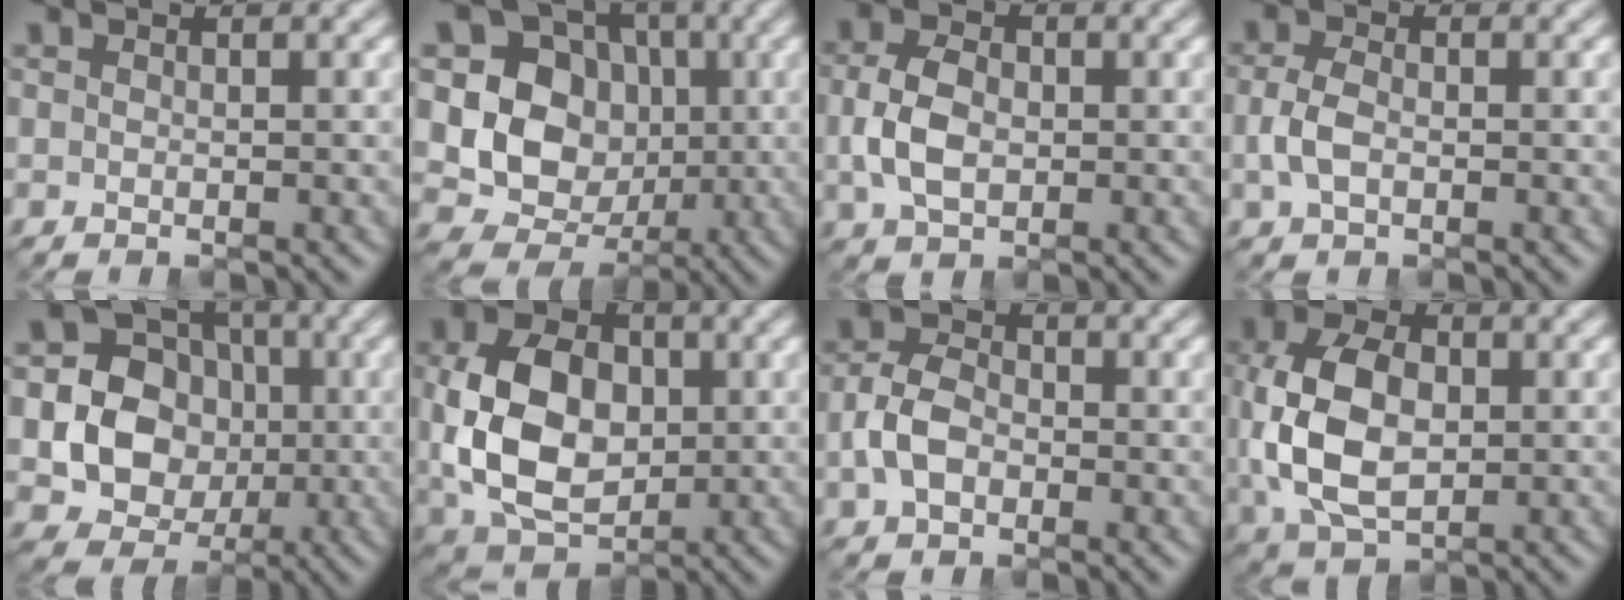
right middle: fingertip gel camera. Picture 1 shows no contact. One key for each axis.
{"total": 8.3, "fx": 0.3, "fy": 7.4, "fz": 3.8, "tx": -0.061, "ty": -0.006, "tz": -0.004}
{"total": 4.2, "fx": -0.5, "fy": 3.0, "fz": 2.9, "tx": -0.066, "ty": 0.000, "tz": -0.012}
{"total": 2.4, "fx": -0.7, "fy": 1.5, "fz": 1.8, "tx": -0.043, "ty": -0.001, "tz": -0.015}
{"total": 9.0, "fx": -0.5, "fy": 8.4, "fz": 3.1, "tx": -0.058, "ty": 0.002, "tz": -0.024}
{"total": 9.4, "fx": -0.2, "fy": 6.7, "fz": 6.5, "tx": -0.143, "ty": -0.003, "tz": -0.006}
{"total": 3.4, "fx": -1.2, "fy": 2.3, "fz": 2.2, "tx": -0.046, "ty": 0.005, "tz": -0.031}
{"total": 8.5, "fx": -0.2, "fy": 5.8, "fz": 6.3, "tx": -0.148, "ty": -0.003, "tz": -0.001}